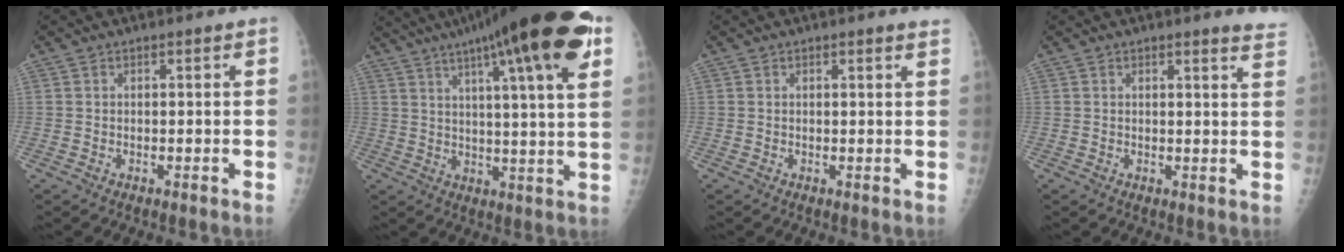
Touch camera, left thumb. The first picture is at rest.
{"total": 22.8, "force": [11.6, 3.1, 19.4], "torque": [-0.292, 0.000, 0.159]}
{"total": 1.8, "force": [1.6, -0.2, 0.9], "torque": [-0.012, -0.006, 0.014]}
{"total": 4.3, "force": [3.9, 0.1, 1.9], "torque": [-0.021, -0.024, 0.028]}